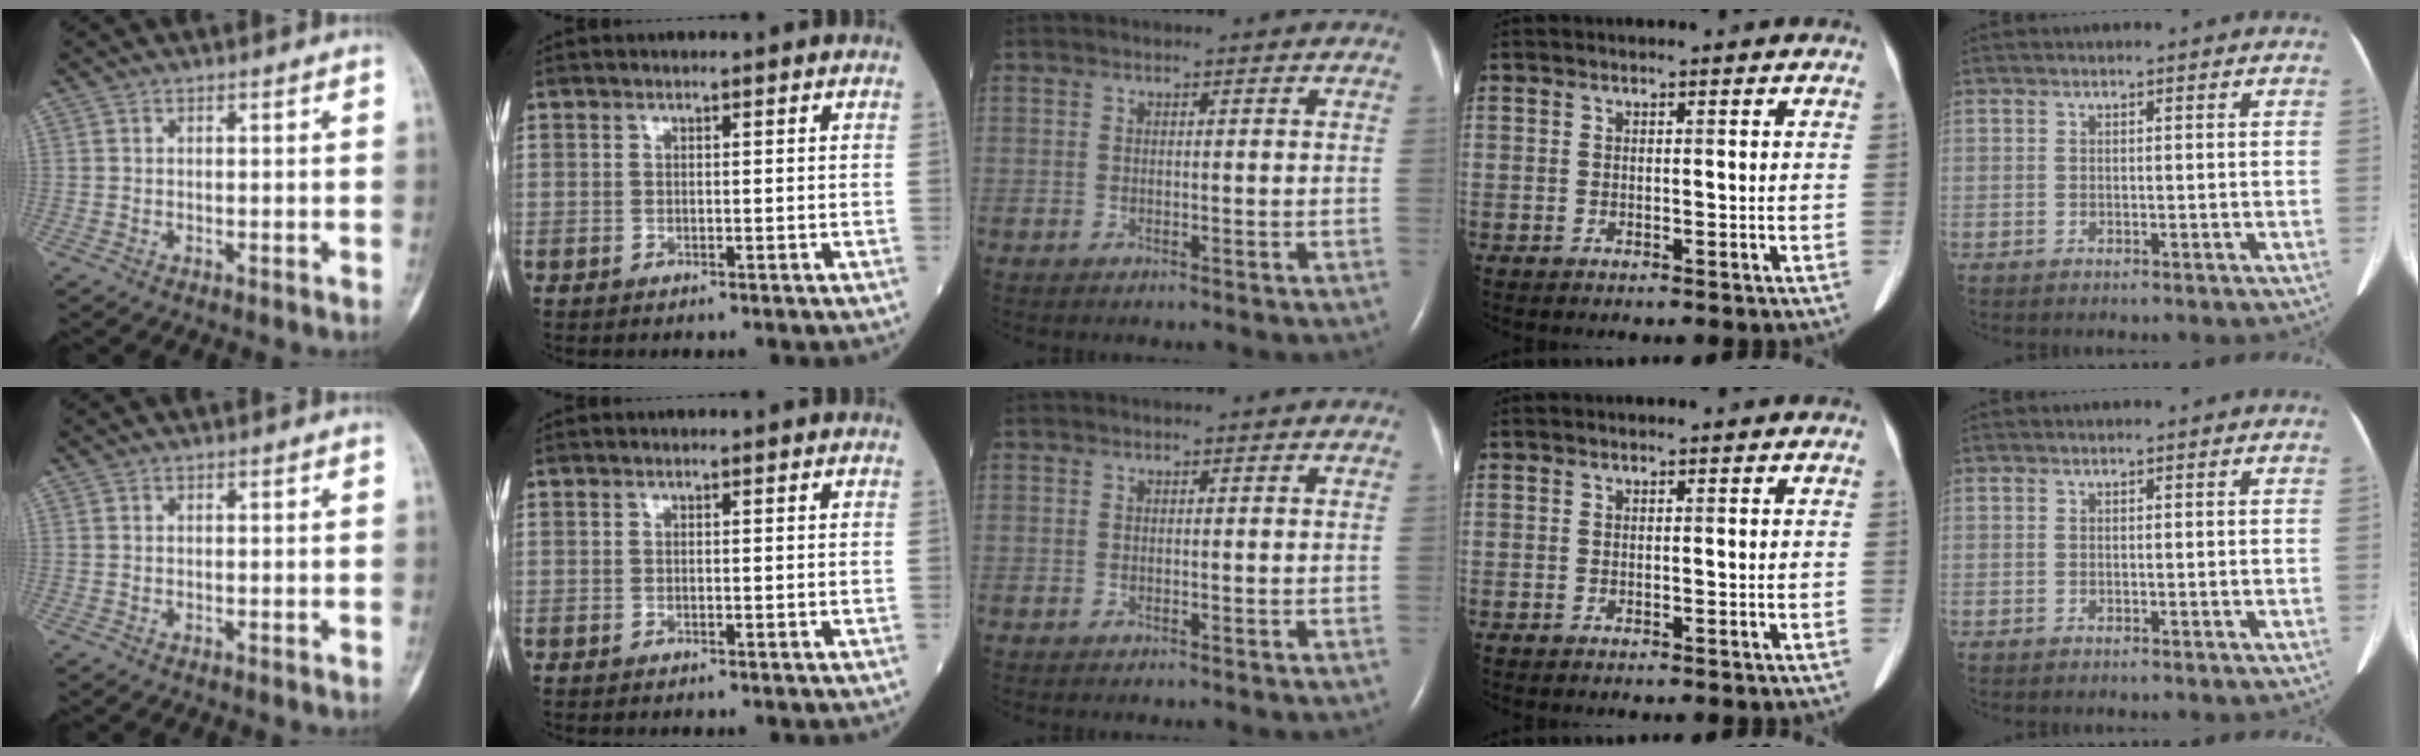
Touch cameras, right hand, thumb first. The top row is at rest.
{}